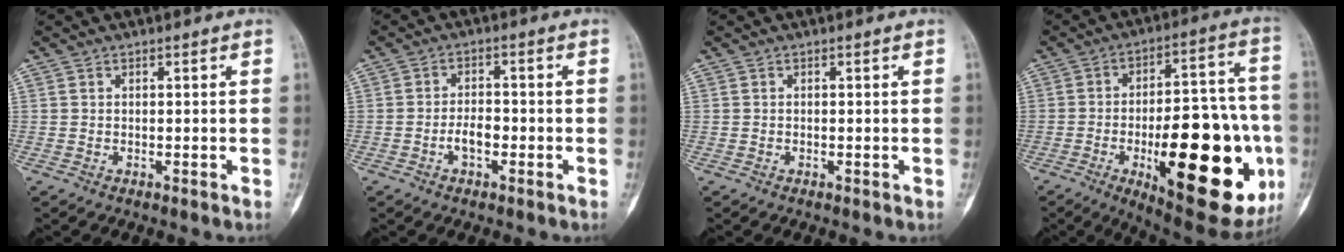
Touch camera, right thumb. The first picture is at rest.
{"total": 3.7, "force": [-1.4, 2.0, 2.8], "torque": [-0.044, 0.015, -0.028]}
{"total": 0.0}
{"total": 32.0, "force": [-8.6, 12.3, 28.2], "torque": [-0.348, 0.006, -0.103]}